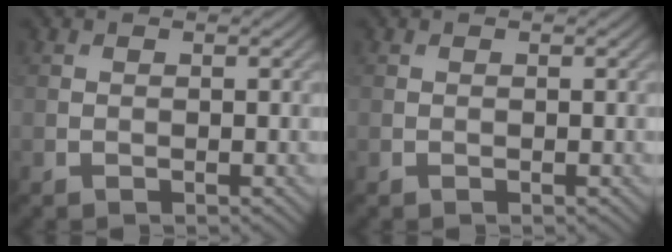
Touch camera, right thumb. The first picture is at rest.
{"total": 0.0}